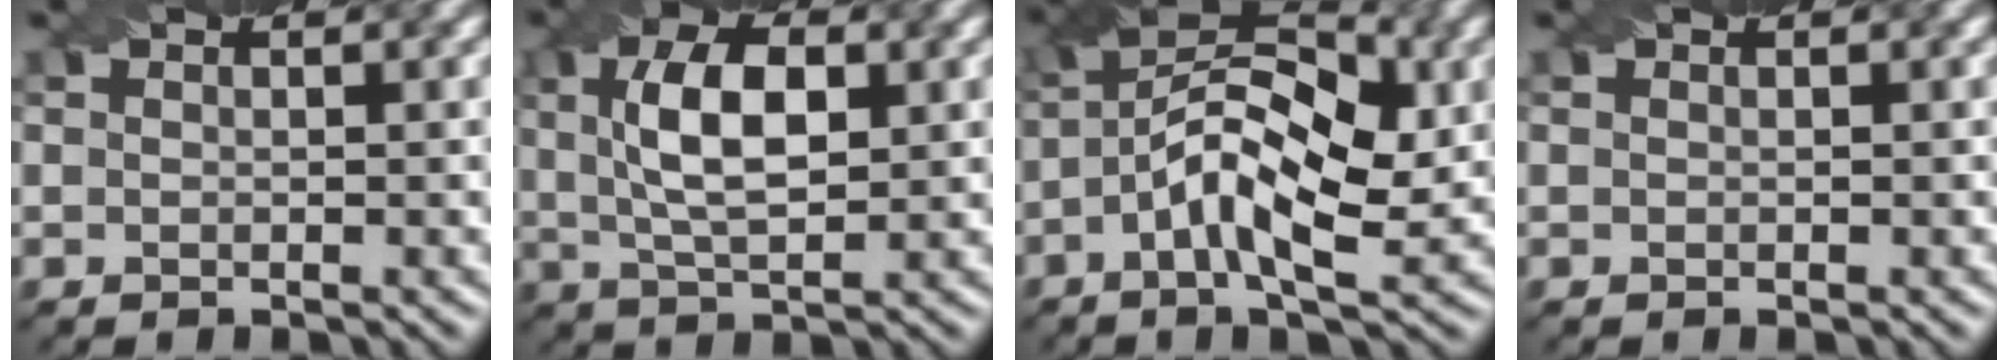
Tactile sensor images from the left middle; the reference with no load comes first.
{"total": 6.9, "force": [1.5, 3.2, 6.0], "torque": [-0.111, 0.012, 0.025]}
{"total": 9.1, "force": [-0.7, 4.2, 8.0], "torque": [-0.142, 0.019, -0.021]}
{"total": 0.0}